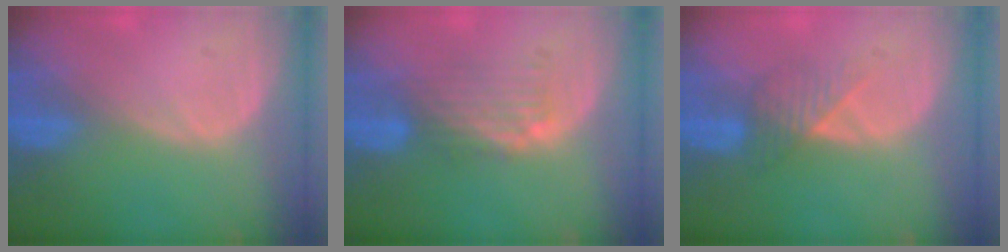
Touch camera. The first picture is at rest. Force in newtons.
{"total": 4.8, "press": 4.1, "slide": 2.5}
{"total": 3.6, "press": 3.3, "slide": 1.3}